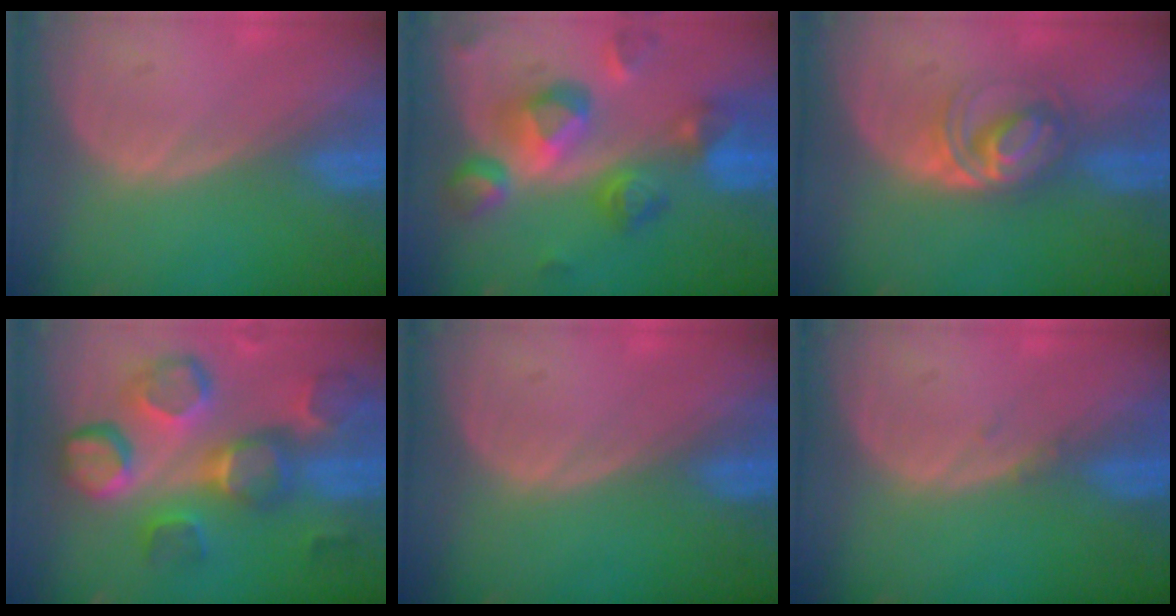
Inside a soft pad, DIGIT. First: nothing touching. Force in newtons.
{"total": 10.5, "press": 9.4, "slide": 4.7}
{"total": 5.7, "press": 5.4, "slide": 1.7}
{"total": 12.5, "press": 11.1, "slide": 5.8}
{"total": 0.0}
{"total": 0.6, "press": 0.5, "slide": 0.1}